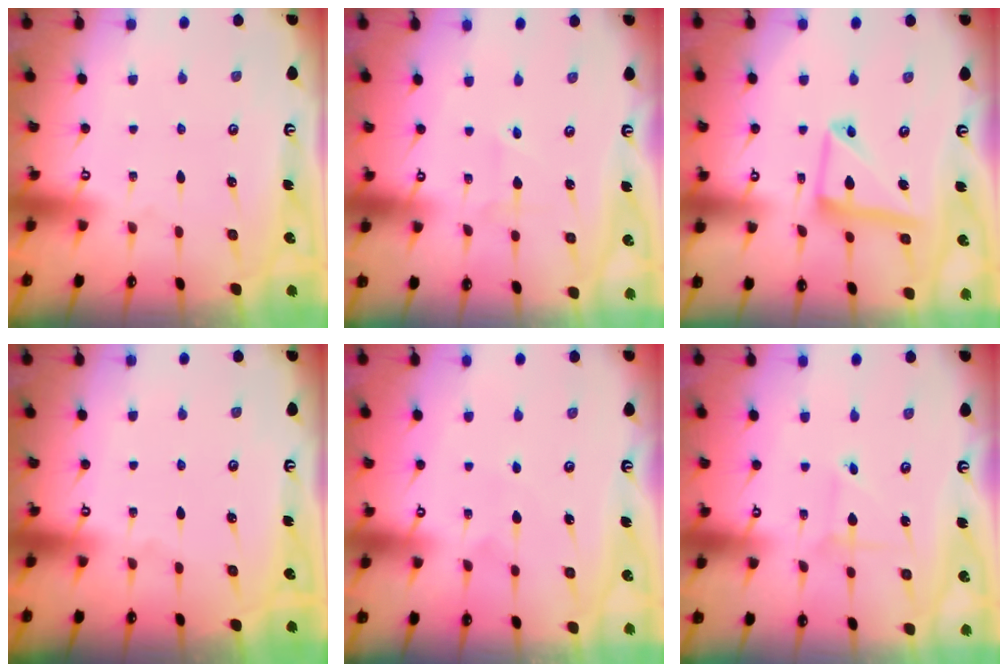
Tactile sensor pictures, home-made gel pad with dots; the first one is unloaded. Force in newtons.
{"total": 1.6, "press": 1.5, "slide": 0.5}
{"total": 13.6, "press": 13.5, "slide": 1.5}
{"total": 0.0}
{"total": 3.8, "press": 3.8, "slide": 0.1}
{"total": 1.0, "press": 1.0, "slide": 0.1}